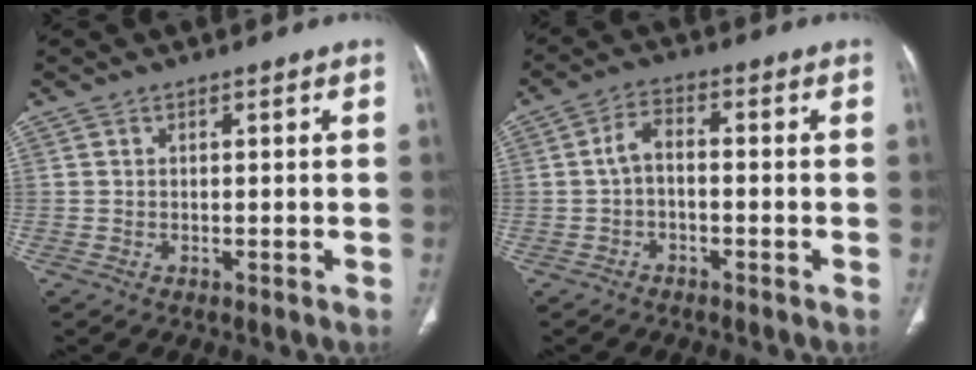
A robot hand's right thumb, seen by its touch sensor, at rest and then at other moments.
{"total": 11.4, "force": [-2.5, 5.7, 9.5], "torque": [-0.179, 0.061, -0.055]}